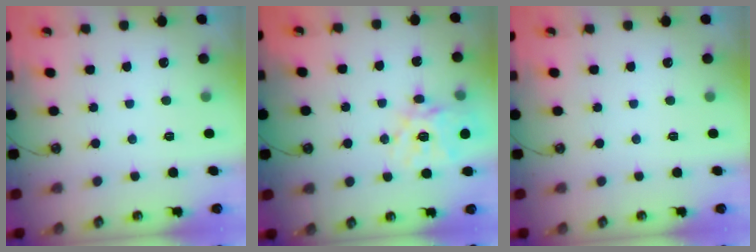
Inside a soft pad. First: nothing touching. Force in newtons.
{"total": 17.1, "press": 16.9, "slide": 2.2}
{"total": 0.0}